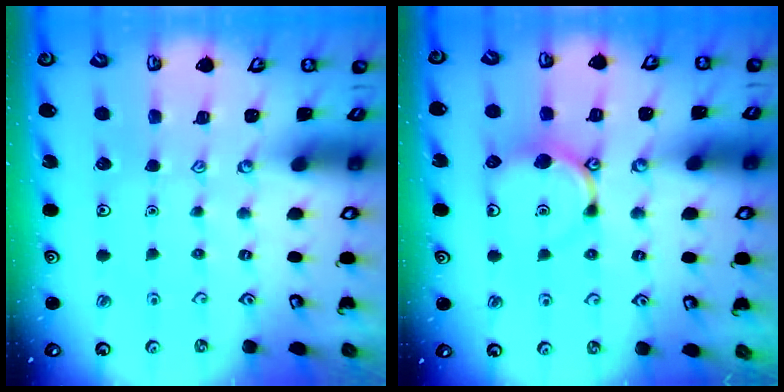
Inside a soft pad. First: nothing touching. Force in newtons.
{"total": 9.4, "press": 9.4, "slide": 0.6}